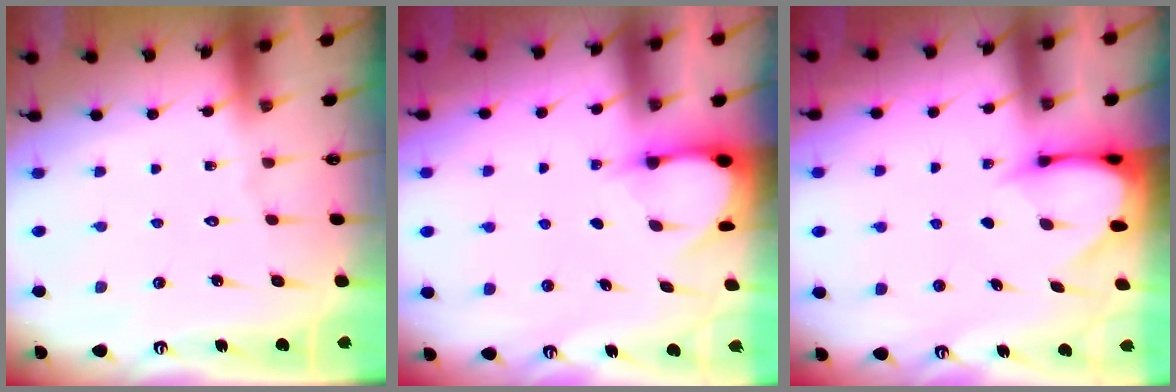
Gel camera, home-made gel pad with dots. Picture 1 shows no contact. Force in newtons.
{"total": 3.1, "press": 3.1, "slide": 0.3}
{"total": 3.2, "press": 3.2, "slide": 0.3}